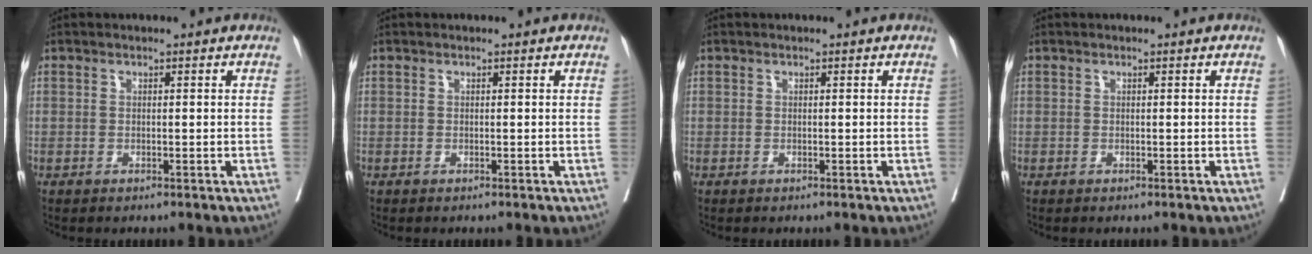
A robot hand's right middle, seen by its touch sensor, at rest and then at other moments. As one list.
[{"total": 0.0}, {"total": 0.0}, {"total": 0.0}]